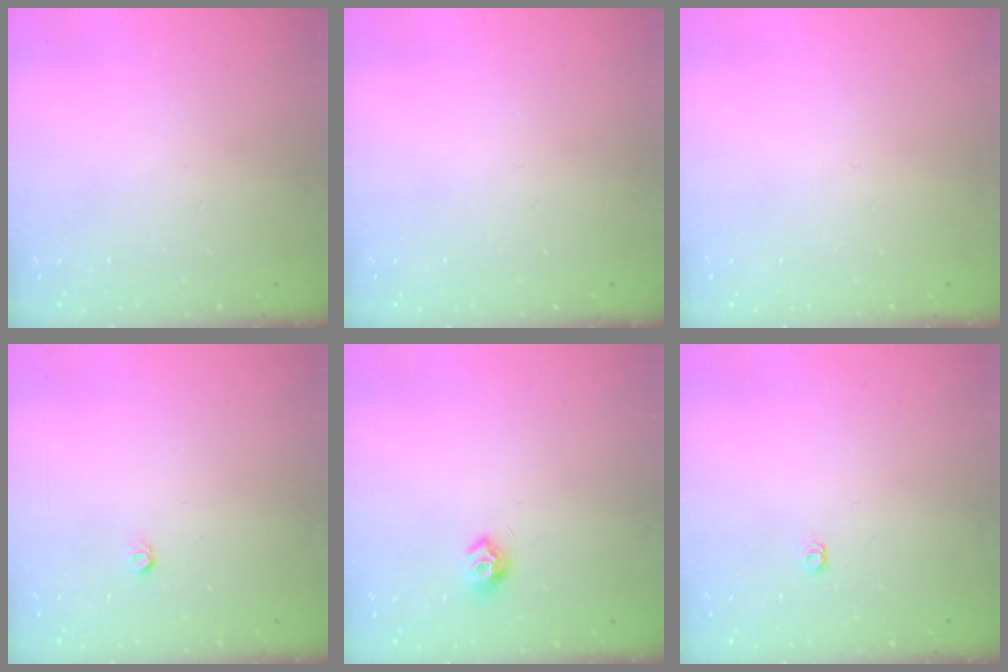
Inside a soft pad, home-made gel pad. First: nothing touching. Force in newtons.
{"total": 0.0}
{"total": 0.0}
{"total": 3.0, "press": 2.9, "slide": 0.4}
{"total": 7.9, "press": 7.9, "slide": 0.6}
{"total": 3.1, "press": 3.0, "slide": 0.6}